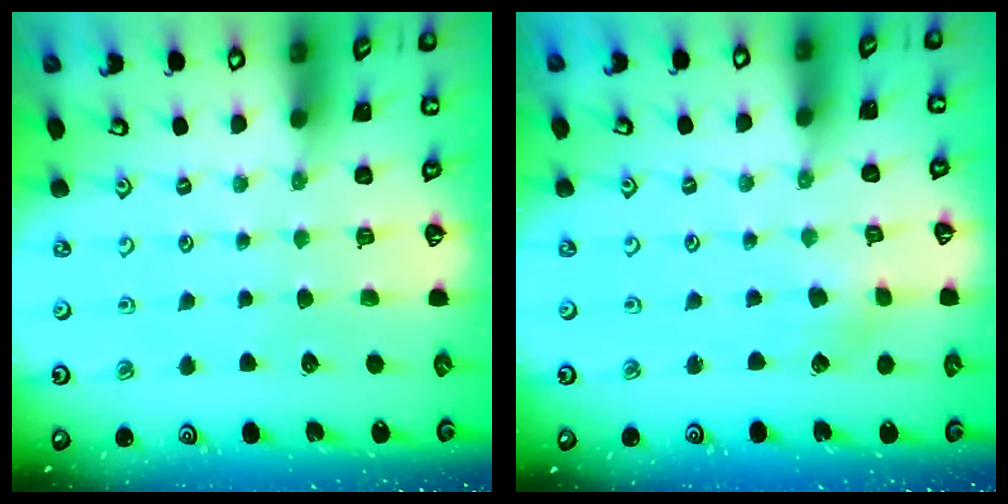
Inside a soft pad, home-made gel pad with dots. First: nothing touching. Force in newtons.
{"total": 2.5, "press": 2.5, "slide": 0.3}